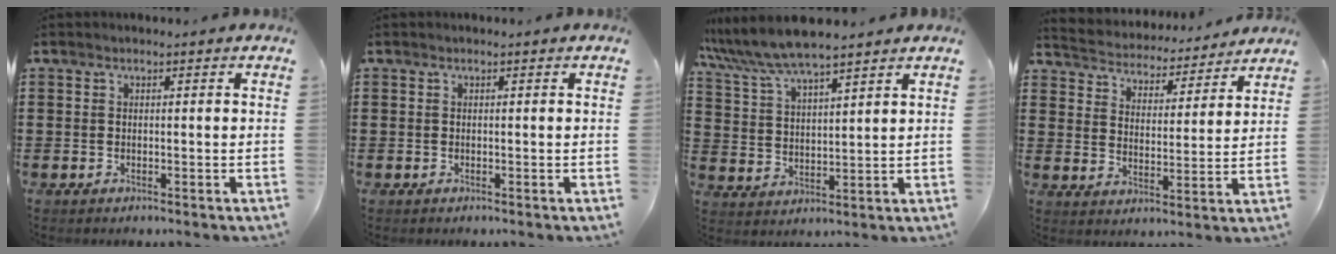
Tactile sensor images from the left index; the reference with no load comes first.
{"total": 0.0}
{"total": 7.4, "force": [6.4, 0.8, 3.5], "torque": [-0.090, -0.020, 0.115]}
{"total": 4.1, "force": [4.0, 0.3, -0.2], "torque": [-0.023, -0.035, 0.064]}